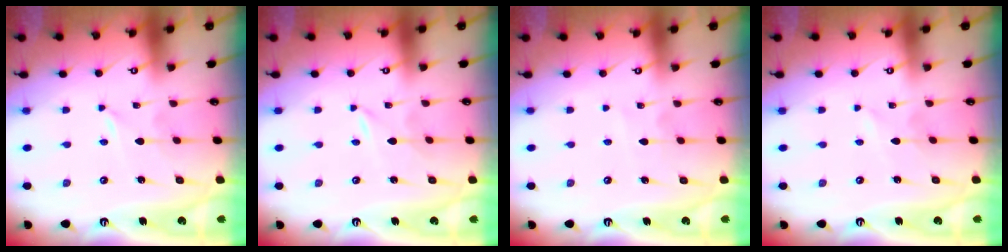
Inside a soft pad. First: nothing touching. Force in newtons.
{"total": 0.0}
{"total": 3.6, "press": 3.6, "slide": 0.4}
{"total": 1.1, "press": 1.1, "slide": 0.2}